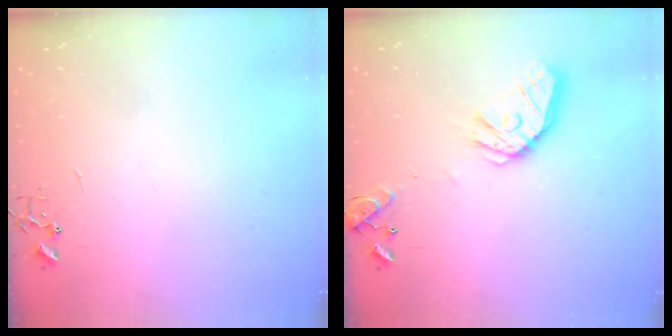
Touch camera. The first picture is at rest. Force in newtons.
{"total": 15.8, "press": 15.5, "slide": 2.5}